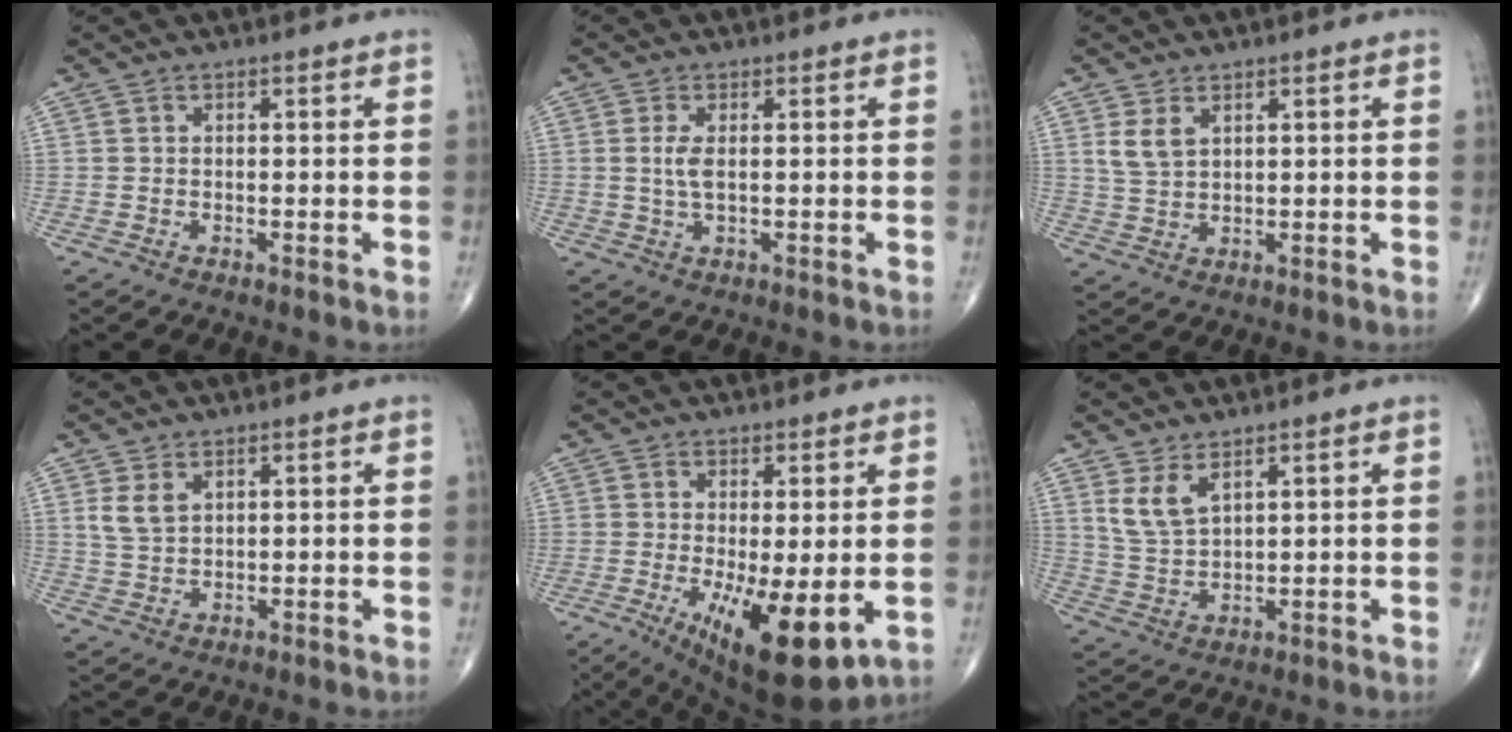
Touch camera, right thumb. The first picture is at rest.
{"total": 3.1, "force": [0.4, 1.1, 2.8], "torque": [-0.068, -0.003, 0.011]}
{"total": 4.0, "force": [1.9, 2.4, 2.6], "torque": [-0.050, -0.007, 0.046]}
{"total": 3.9, "force": [1.8, 2.4, 2.5], "torque": [-0.048, -0.006, 0.043]}
{"total": 13.4, "force": [-3.3, 4.3, 12.2], "torque": [-0.197, -0.027, -0.037]}
{"total": 5.4, "force": [3.2, 2.5, 3.6], "torque": [-0.070, -0.021, 0.073]}